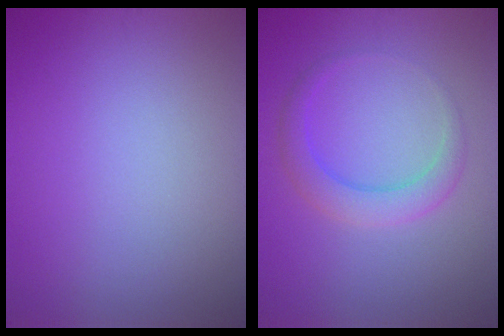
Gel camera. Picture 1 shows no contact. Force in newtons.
{"total": 2.8, "press": 2.8, "slide": 0.1}